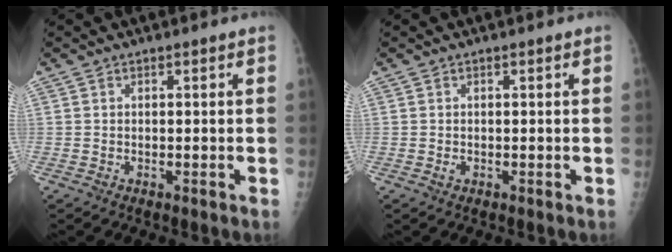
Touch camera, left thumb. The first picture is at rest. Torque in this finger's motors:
{"motor_torque": [-0.11, 0.13, 0.15, 0.05, 0.00]}